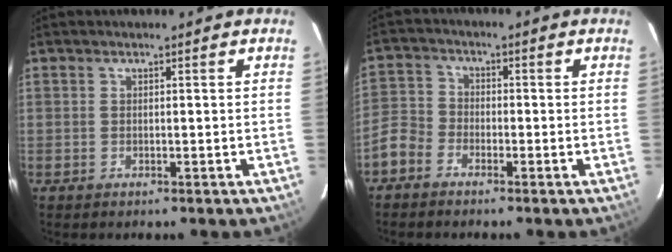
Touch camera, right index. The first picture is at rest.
{"total": 5.1, "force": [-3.4, 3.5, 1.4], "torque": [-0.031, 0.015, -0.081]}